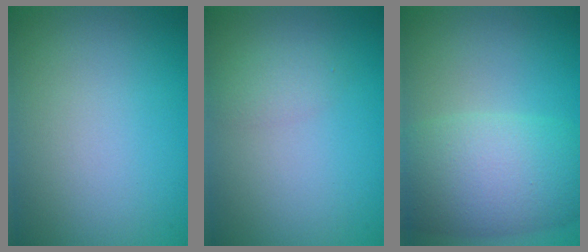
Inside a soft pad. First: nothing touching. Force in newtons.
{"total": 1.4, "press": 1.4, "slide": 0.0}
{"total": 8.1, "press": 8.1, "slide": 0.5}